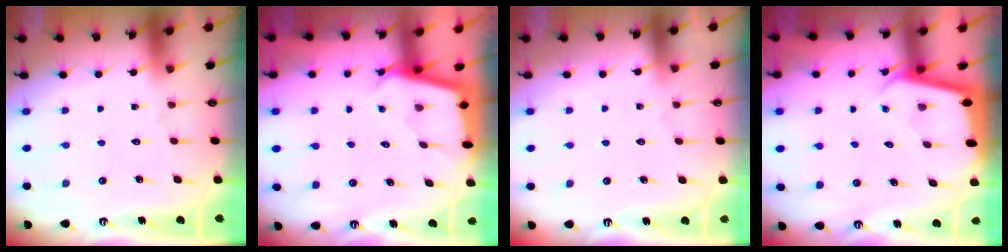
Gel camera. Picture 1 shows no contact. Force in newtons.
{"total": 2.4, "press": 2.4, "slide": 0.1}
{"total": 2.9, "press": 2.9, "slide": 0.4}
{"total": 1.9, "press": 1.9, "slide": 0.1}